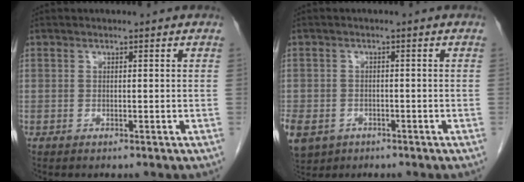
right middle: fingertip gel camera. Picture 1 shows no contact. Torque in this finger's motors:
{"motor_torque": [1.03, -1.11, 1.05, 0.21]}